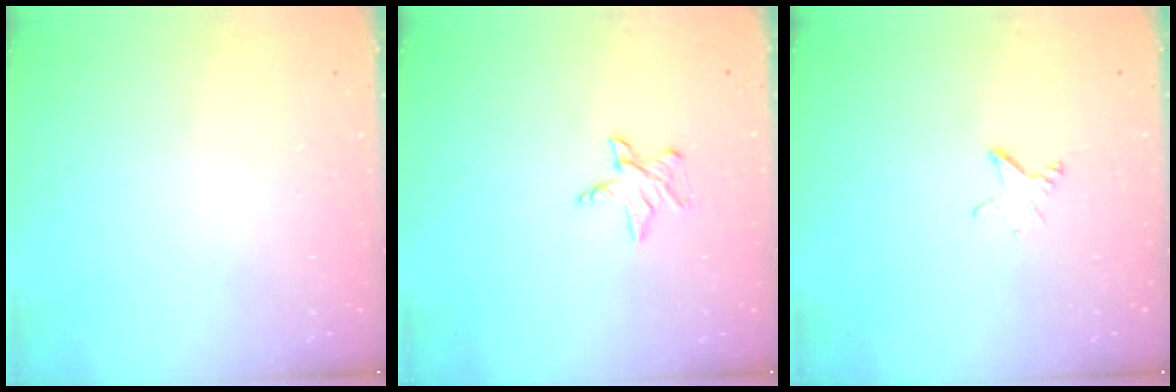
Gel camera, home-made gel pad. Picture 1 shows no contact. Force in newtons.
{"total": 3.7, "press": 3.7, "slide": 0.3}
{"total": 2.5, "press": 2.5, "slide": 0.1}